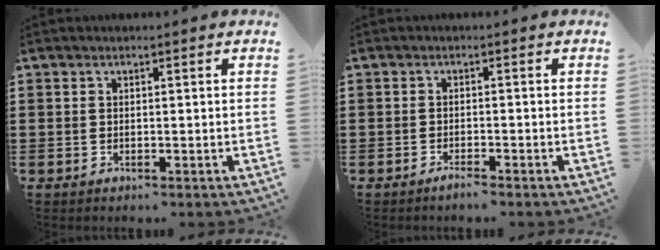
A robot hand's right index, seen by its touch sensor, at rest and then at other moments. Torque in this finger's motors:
{"motor_torque": [-0.81, 0.70, -1.05, -0.21]}